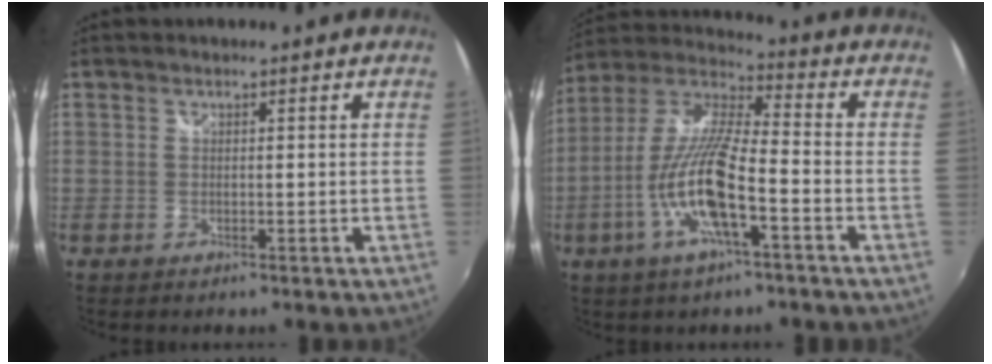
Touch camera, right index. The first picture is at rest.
{"total": 15.3, "force": [-5.8, 3.0, 13.8], "torque": [-0.276, -0.011, -0.114]}